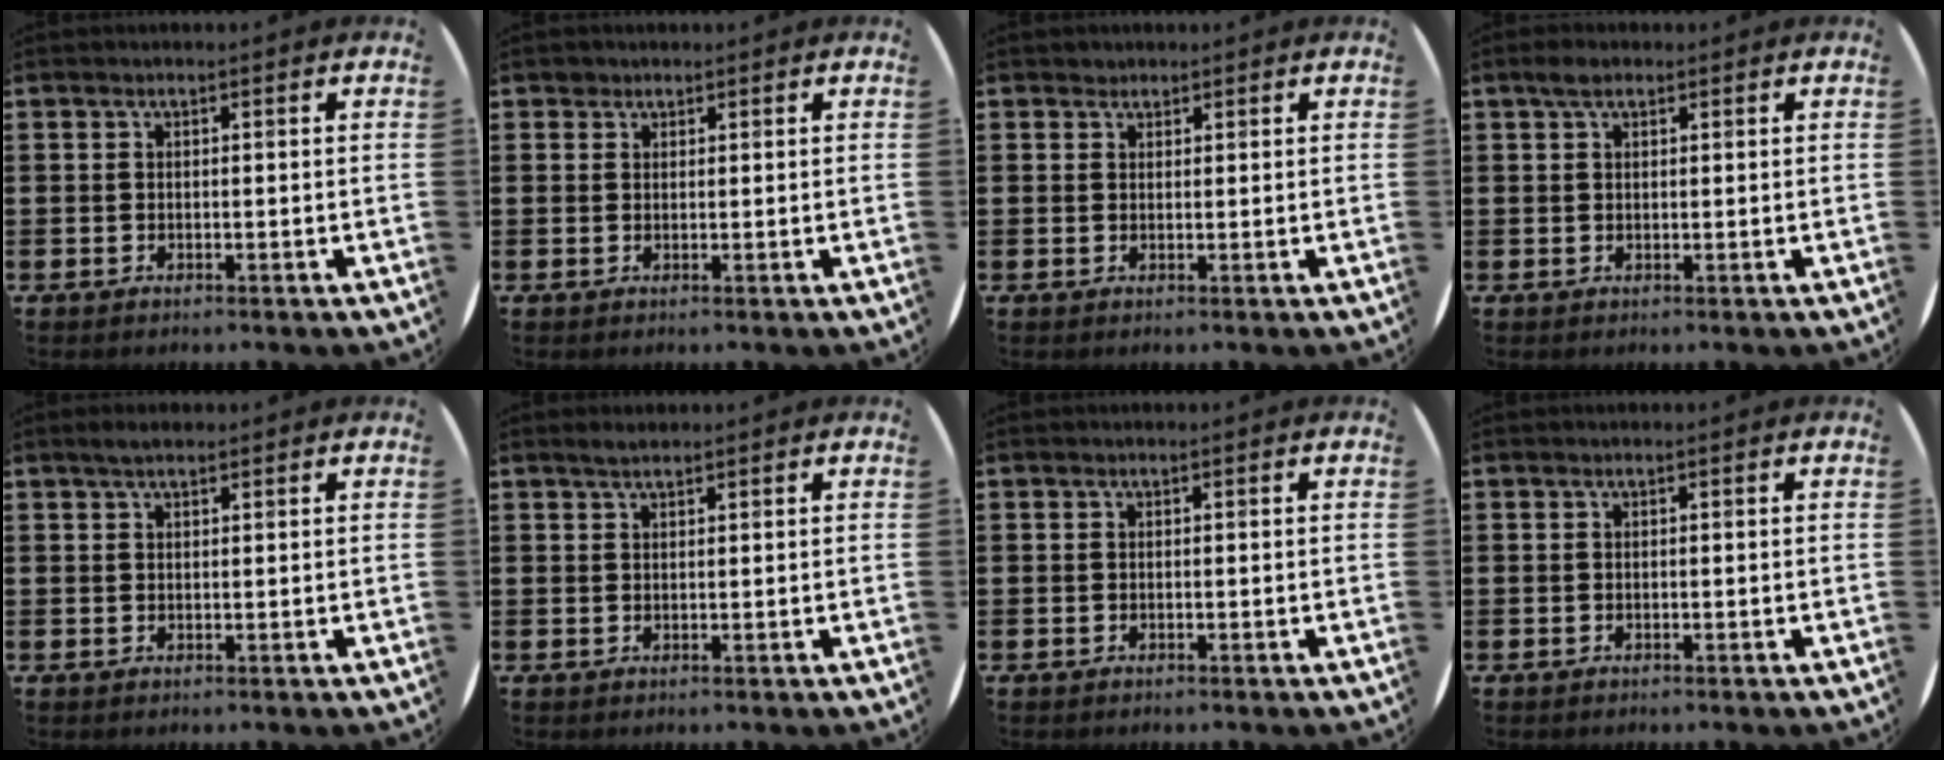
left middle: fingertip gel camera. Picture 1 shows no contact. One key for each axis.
{"total": 1.0, "fx": 0.8, "fy": 0.6, "fz": 0.0, "tx": 0.006, "ty": -0.001, "tz": 0.015}
{"total": 0.9, "fx": 0.9, "fy": 0.3, "fz": -0.1, "tx": 0.001, "ty": 0.002, "tz": 0.017}
{"total": 2.1, "fx": 1.4, "fy": 1.0, "fz": 1.0, "tx": -0.015, "ty": 0.004, "tz": 0.024}
{"total": 1.7, "fx": 1.3, "fy": 0.4, "fz": 0.9, "tx": -0.020, "ty": 0.004, "tz": 0.024}
{"total": 1.4, "fx": 1.3, "fy": 0.2, "fz": 0.6, "tx": -0.013, "ty": 0.003, "tz": 0.022}
{"total": 0.0}
{"total": 0.0}